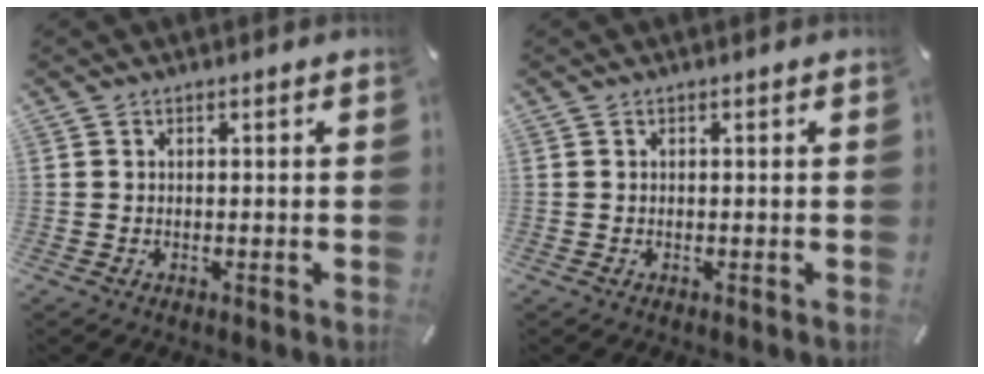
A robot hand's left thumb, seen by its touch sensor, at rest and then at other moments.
{"total": 0.0}